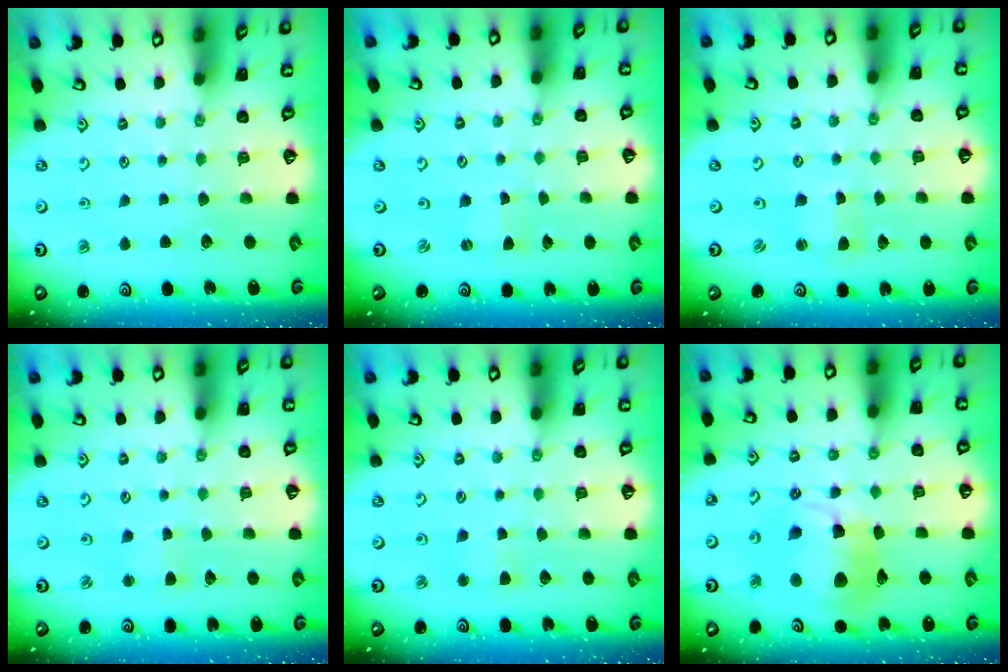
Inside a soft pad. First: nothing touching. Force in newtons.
{"total": 1.4, "press": 1.4, "slide": 0.2}
{"total": 1.7, "press": 1.6, "slide": 0.3}
{"total": 2.9, "press": 2.9, "slide": 0.3}
{"total": 2.4, "press": 2.4, "slide": 0.5}
{"total": 17.6, "press": 17.5, "slide": 2.3}